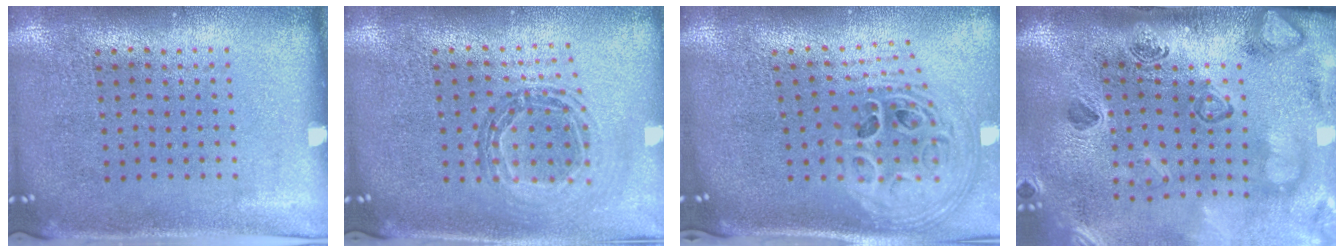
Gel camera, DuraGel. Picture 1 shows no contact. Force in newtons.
{"total": 0.8, "press": 0.8, "slide": 0.0}
{"total": 3.0, "press": 2.0, "slide": 2.2}
{"total": 2.8, "press": 2.3, "slide": 1.6}